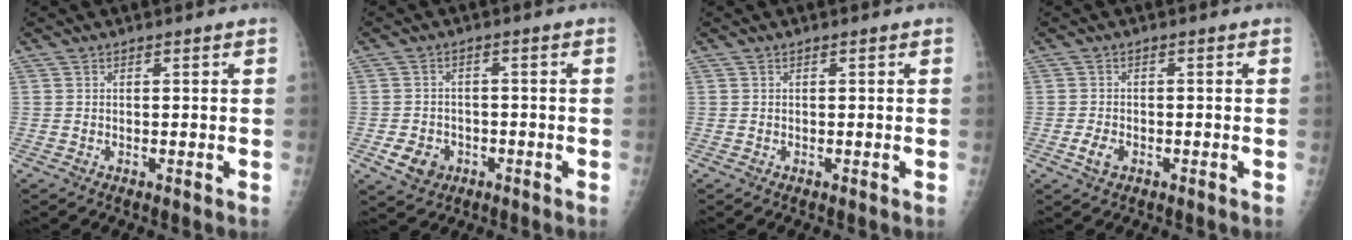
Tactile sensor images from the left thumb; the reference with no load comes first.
{"total": 5.2, "force": [-2.2, 4.2, 2.2], "torque": [-0.025, 0.011, -0.028]}
{"total": 0.0}
{"total": 2.8, "force": [-1.2, 1.8, 1.8], "torque": [-0.035, 0.002, -0.021]}